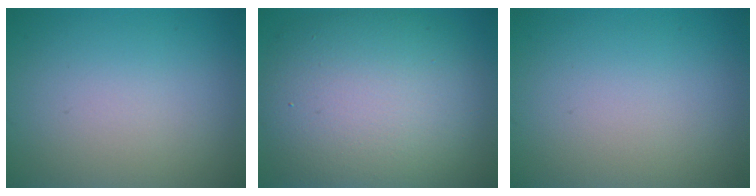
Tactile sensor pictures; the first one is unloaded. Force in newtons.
{"total": 11.6, "press": 11.5, "slide": 1.2}
{"total": 0.0}